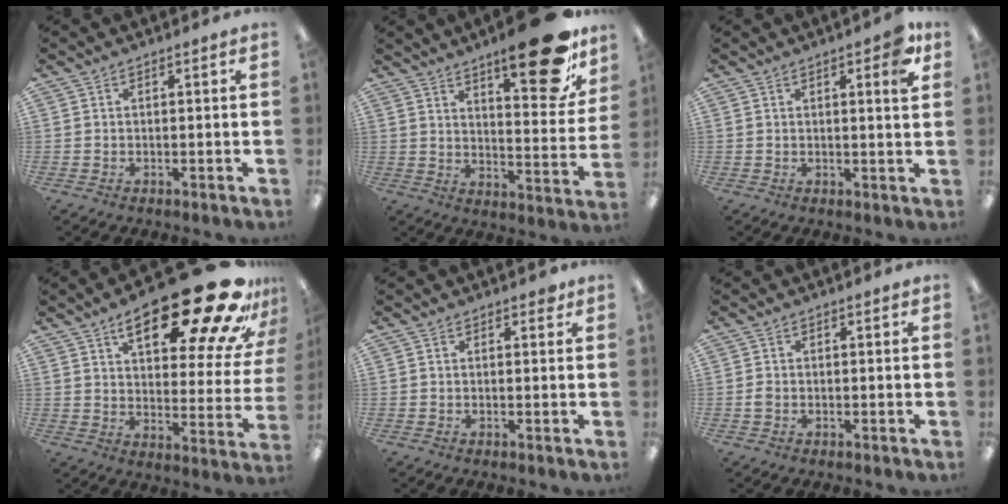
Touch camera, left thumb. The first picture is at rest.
{"total": 19.7, "force": [12.8, 6.5, 13.5], "torque": [-0.171, -0.081, 0.202]}
{"total": 5.3, "force": [2.5, 1.3, 4.5], "torque": [-0.061, -0.008, 0.036]}
{"total": 29.0, "force": [18.0, 10.0, 20.4], "torque": [-0.280, -0.117, 0.281]}
{"total": 1.3, "force": [0.7, 0.8, 0.8], "torque": [-0.008, -0.001, 0.010]}
{"total": 1.5, "force": [-0.4, 1.1, 1.0], "torque": [-0.018, 0.003, -0.009]}